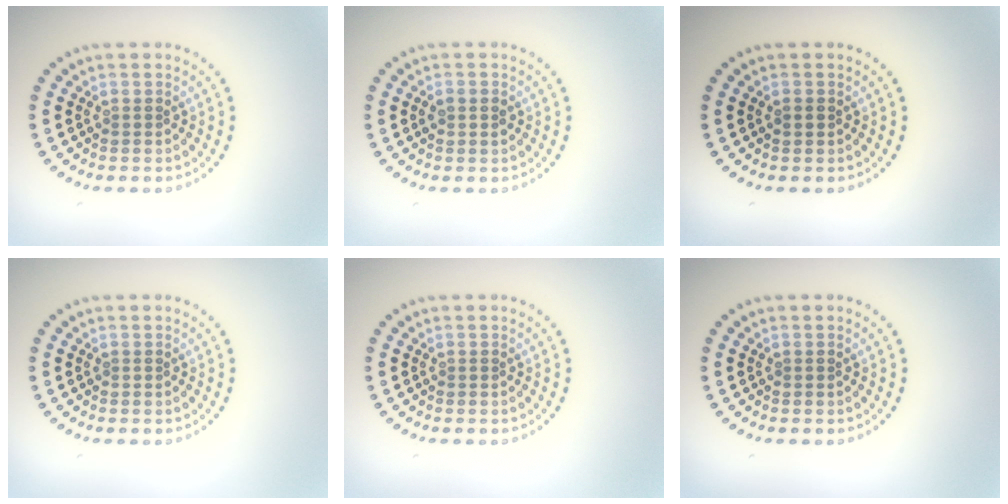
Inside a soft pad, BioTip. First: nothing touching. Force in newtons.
{"total": 1.0, "press": 1.0, "slide": 0.1}
{"total": 0.7, "press": 0.7, "slide": 0.1}
{"total": 0.0}
{"total": 0.0}
{"total": 0.0}